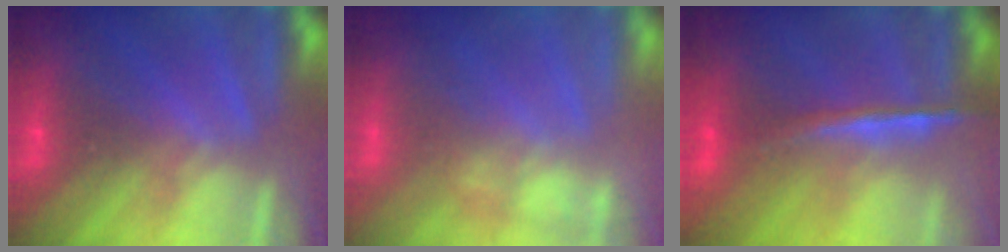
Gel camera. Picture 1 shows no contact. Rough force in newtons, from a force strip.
{"total": 2.7}
{"total": 1.9}